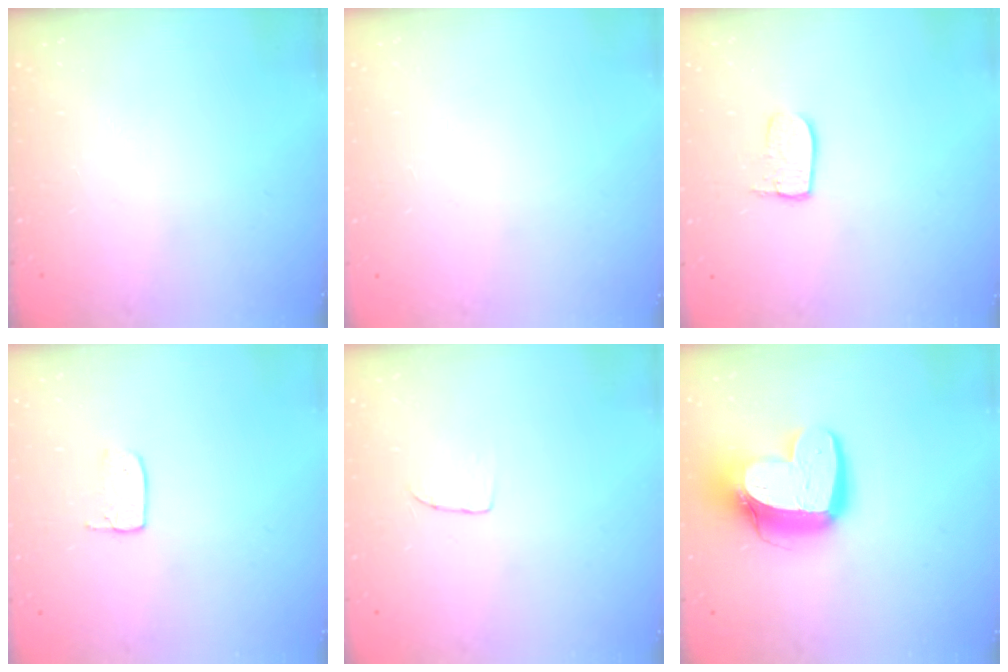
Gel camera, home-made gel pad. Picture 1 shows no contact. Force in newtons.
{"total": 0.0}
{"total": 6.1, "press": 6.1, "slide": 0.5}
{"total": 3.5, "press": 3.5, "slide": 0.2}
{"total": 4.1, "press": 4.0, "slide": 0.2}
{"total": 15.5, "press": 15.4, "slide": 1.8}